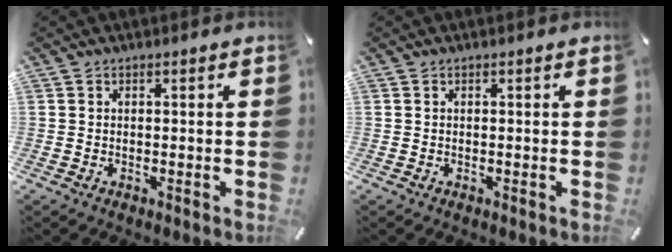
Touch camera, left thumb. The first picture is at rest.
{"total": 0.0}